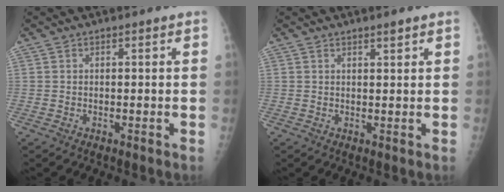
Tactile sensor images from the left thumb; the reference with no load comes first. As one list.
[{"total": 1.4, "force": [1.1, 0.2, 0.8], "torque": [-0.011, -0.008, 0.020]}]